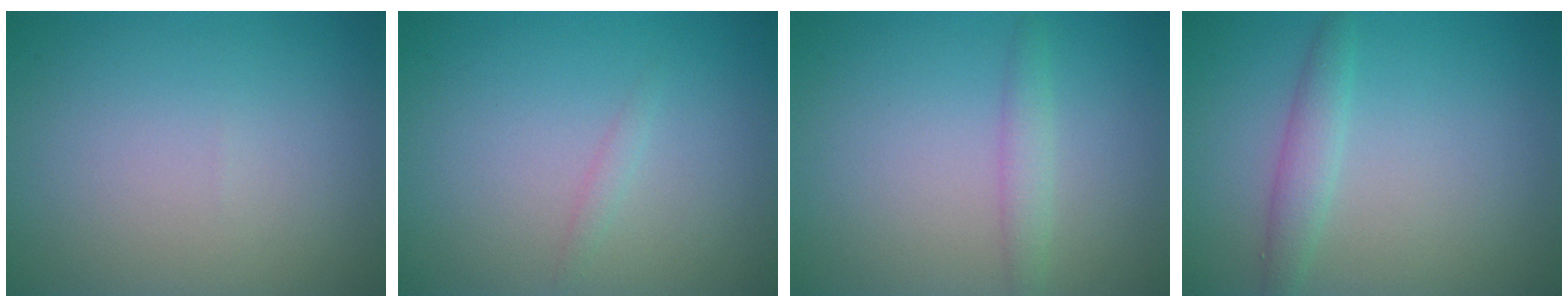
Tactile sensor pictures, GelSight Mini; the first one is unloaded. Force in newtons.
{"total": 0.7, "press": 0.7, "slide": 0.0}
{"total": 1.6, "press": 1.6, "slide": 0.1}
{"total": 1.9, "press": 1.9, "slide": 0.0}